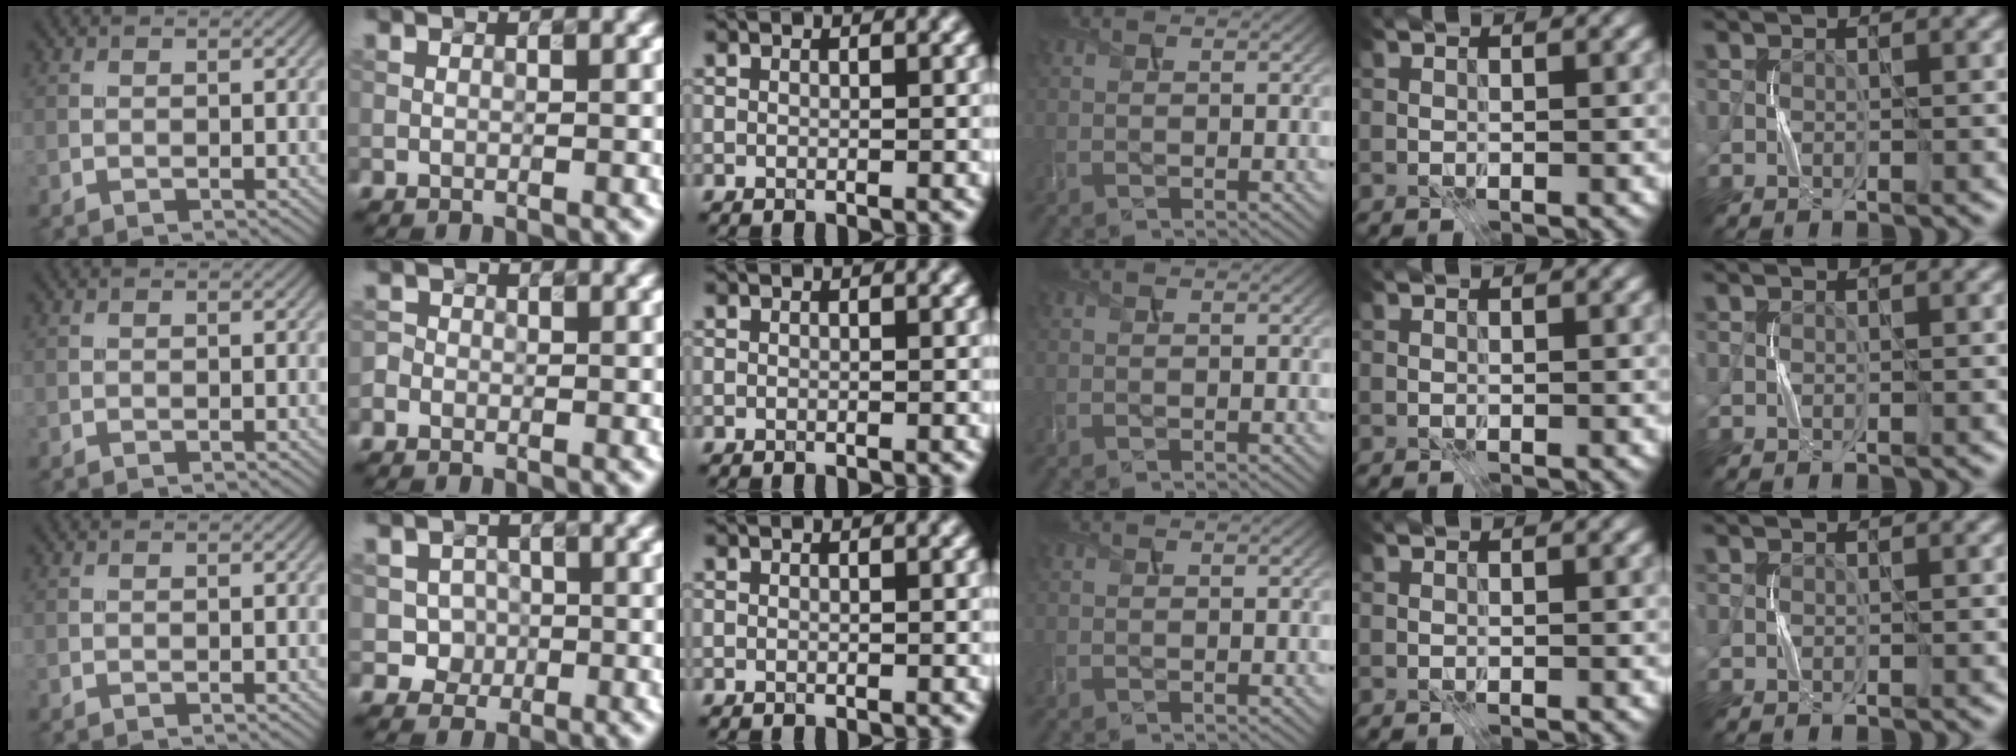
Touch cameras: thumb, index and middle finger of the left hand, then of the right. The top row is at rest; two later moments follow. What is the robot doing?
{"motion": "press", "object": "joystick"}